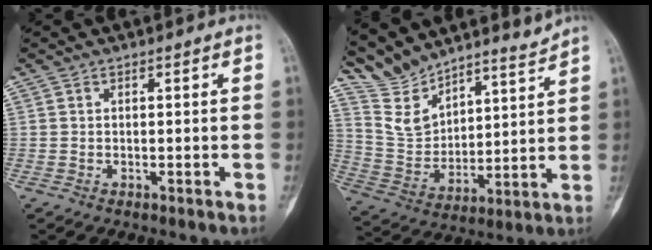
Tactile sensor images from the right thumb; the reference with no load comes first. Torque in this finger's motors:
{"motor_torque": [-0.58, 0.58, -0.08, 1.01, -0.02]}